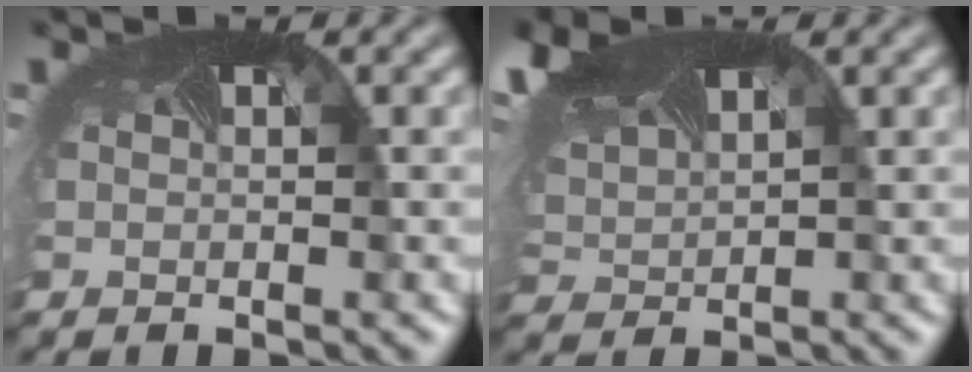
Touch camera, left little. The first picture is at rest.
{"total": 6.5, "force": [4.0, 3.2, 4.0], "torque": [-0.110, 0.016, 0.074]}